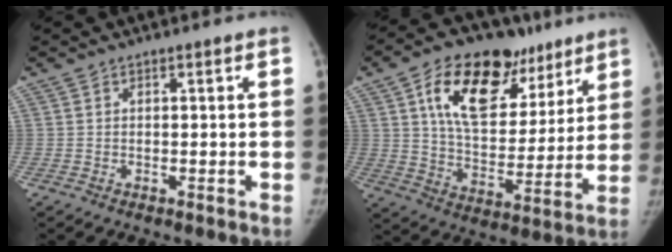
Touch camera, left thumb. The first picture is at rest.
{"total": 22.5, "force": [11.5, 12.8, 14.4], "torque": [-0.183, -0.023, 0.189]}